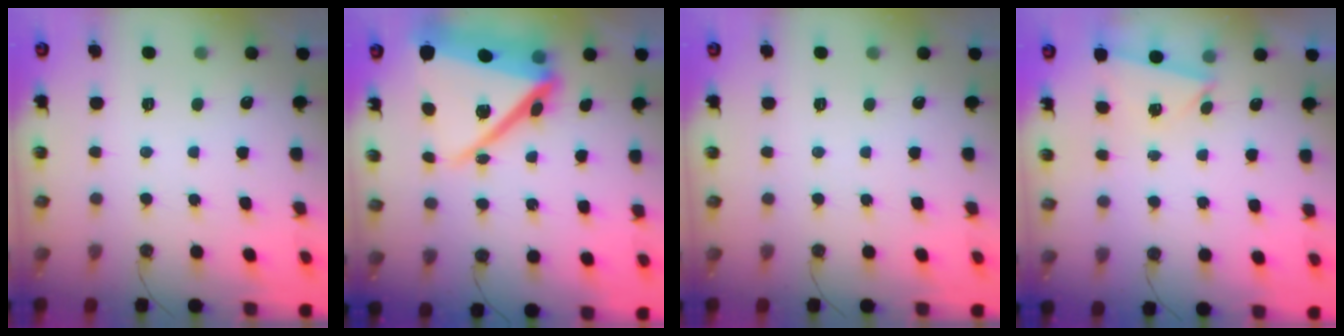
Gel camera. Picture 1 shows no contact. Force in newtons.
{"total": 22.4, "press": 22.3, "slide": 2.0}
{"total": 0.0}
{"total": 2.6, "press": 1.9, "slide": 1.8}